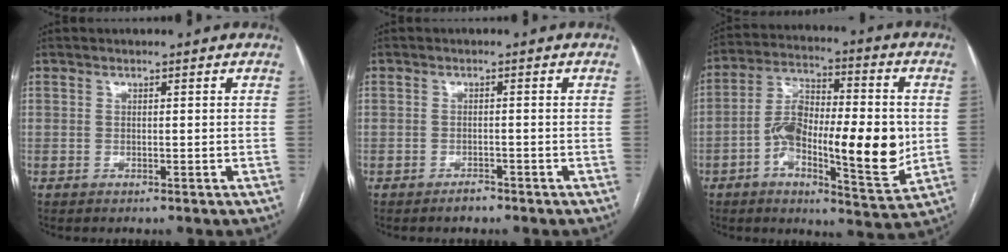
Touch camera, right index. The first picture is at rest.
{"total": 1.3, "force": [-1.2, 0.5, 0.4], "torque": [-0.004, 0.002, -0.018]}
{"total": 17.4, "force": [-2.6, 5.3, 16.4], "torque": [-0.275, 0.010, -0.043]}